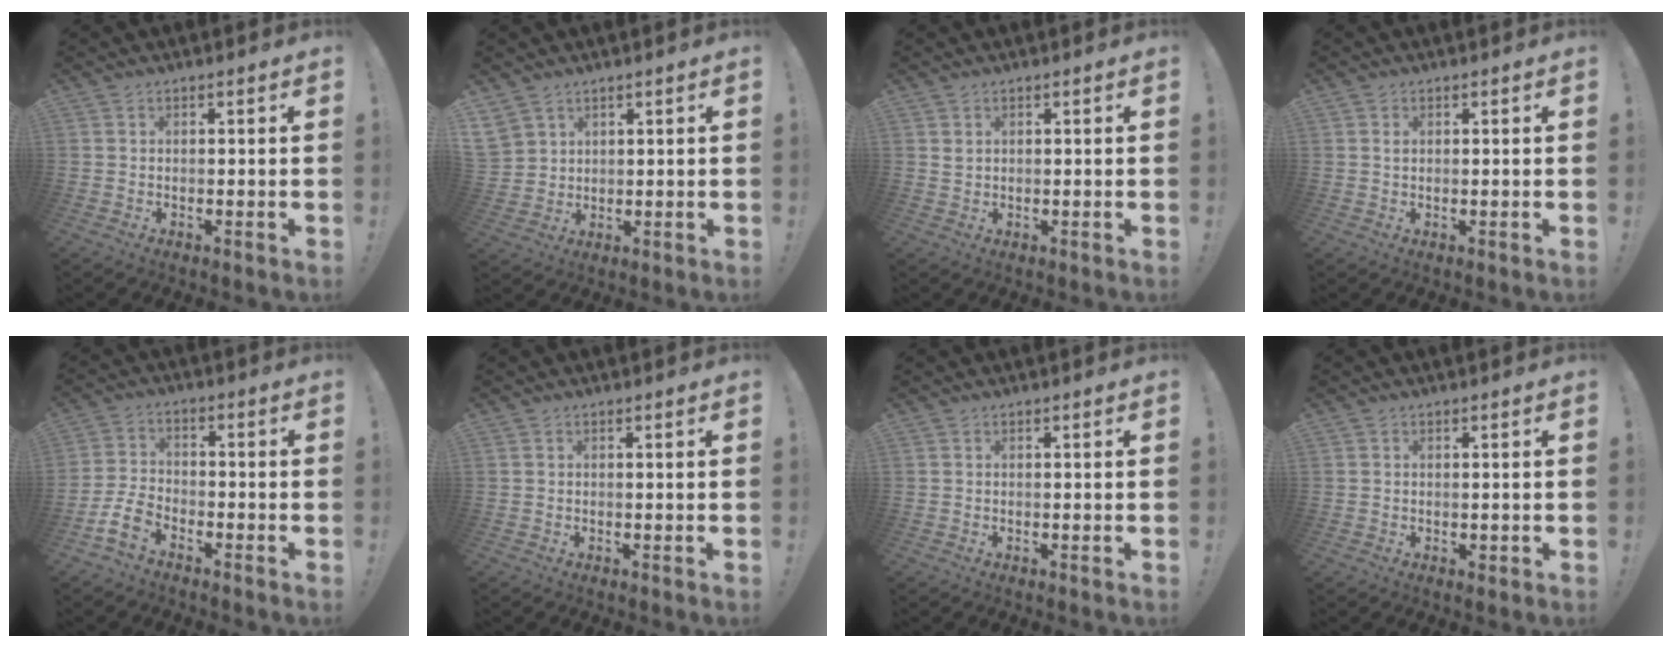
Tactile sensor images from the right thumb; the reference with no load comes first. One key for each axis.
{"total": 5.2, "fx": 3.4, "fy": 3.8, "fz": 0.8, "tx": -0.016, "ty": -0.018, "tz": 0.071}
{"total": 1.2, "fx": 0.8, "fy": 0.7, "fz": 0.5, "tx": -0.002, "ty": -0.003, "tz": 0.014}
{"total": 0.7, "fx": 0.5, "fy": 0.5, "fz": 0.2, "tx": 0.003, "ty": -0.003, "tz": 0.008}
{"total": 8.0, "fx": -5.2, "fy": 4.3, "fz": 4.4, "tx": -0.098, "ty": 0.018, "tz": -0.096}
{"total": 0.0}
{"total": 0.0}
{"total": 0.9, "fx": 0.1, "fy": 0.8, "fz": 0.5, "tx": -0.002, "ty": -0.001, "tz": 0.001}